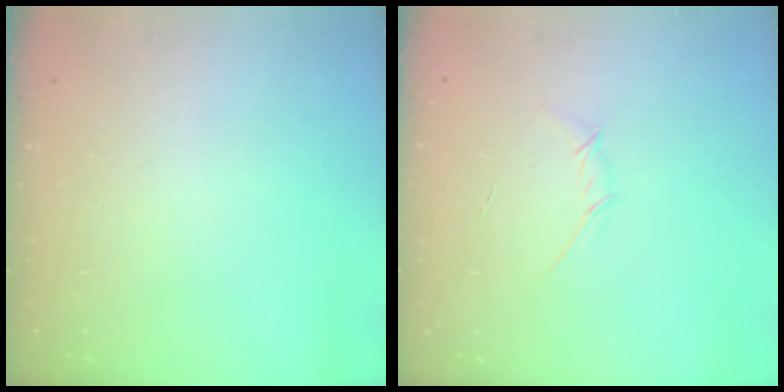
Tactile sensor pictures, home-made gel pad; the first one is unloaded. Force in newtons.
{"total": 3.6, "press": 3.6, "slide": 0.7}